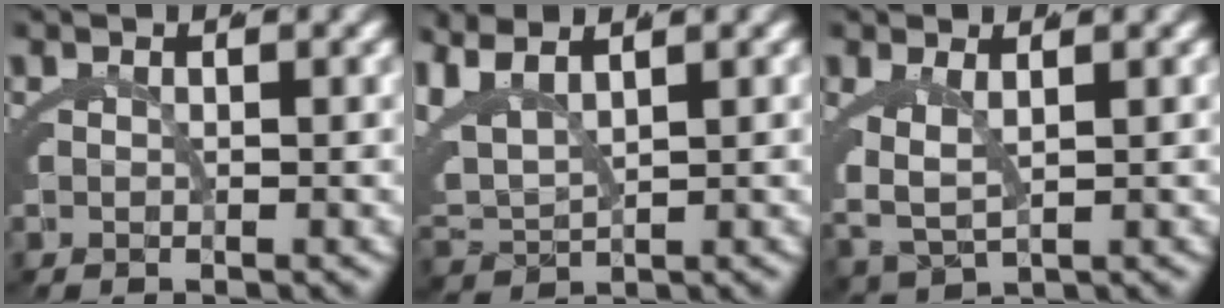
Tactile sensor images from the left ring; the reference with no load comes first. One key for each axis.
{"total": 5.5, "fx": 2.1, "fy": 3.8, "fz": 3.3, "tx": -0.113, "ty": -0.010, "tz": 0.050}
{"total": 3.2, "fx": 0.6, "fy": 1.9, "fz": 2.6, "tx": -0.072, "ty": -0.014, "tz": 0.025}